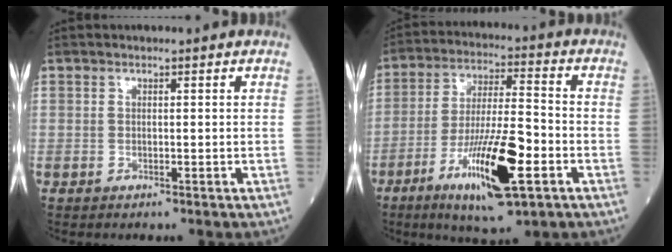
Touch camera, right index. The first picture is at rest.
{"total": 14.7, "force": [-6.1, 2.2, 13.1], "torque": [-0.244, -0.017, -0.101]}